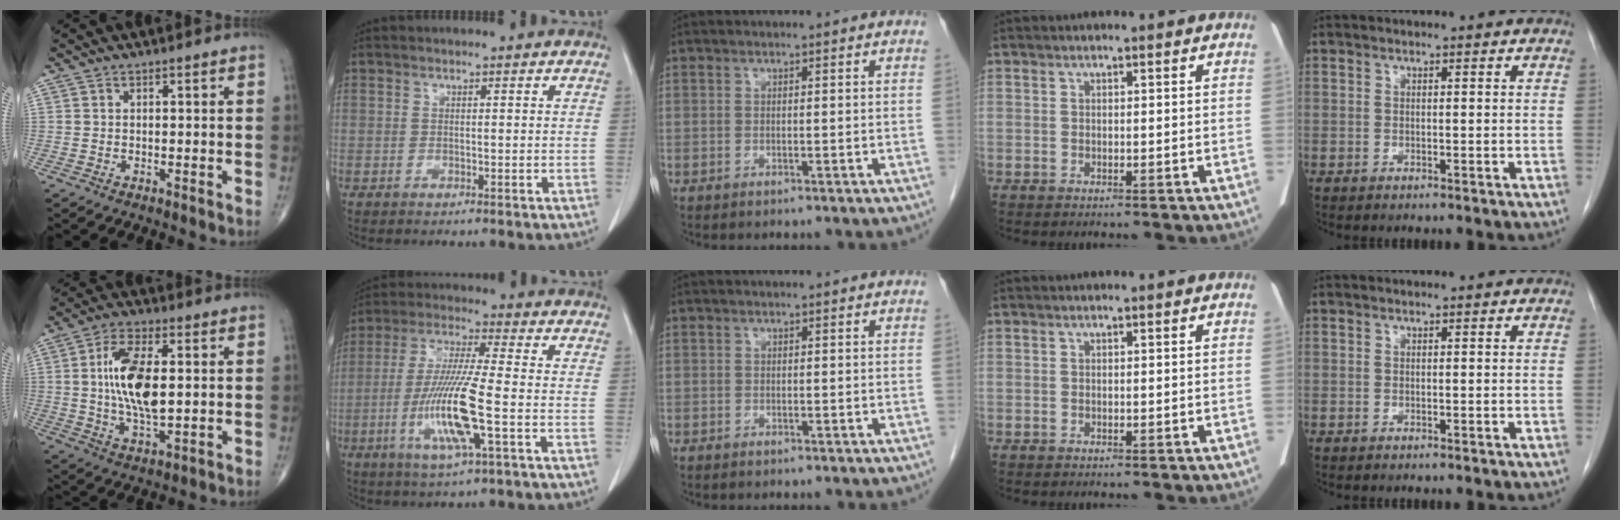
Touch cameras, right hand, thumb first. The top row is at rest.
{"thumb": {"total": 13.2, "force": [1.2, 5.8, 11.8], "torque": [-0.223, -0.004, 0.023]}, "index": {"total": 12.6, "force": [-3.2, 0.3, 12.1], "torque": [-0.249, -0.016, -0.067]}, "middle": {"total": 0.7, "force": [-0.6, 0.4, 0.2], "torque": [-0.006, 0.000, -0.010]}}